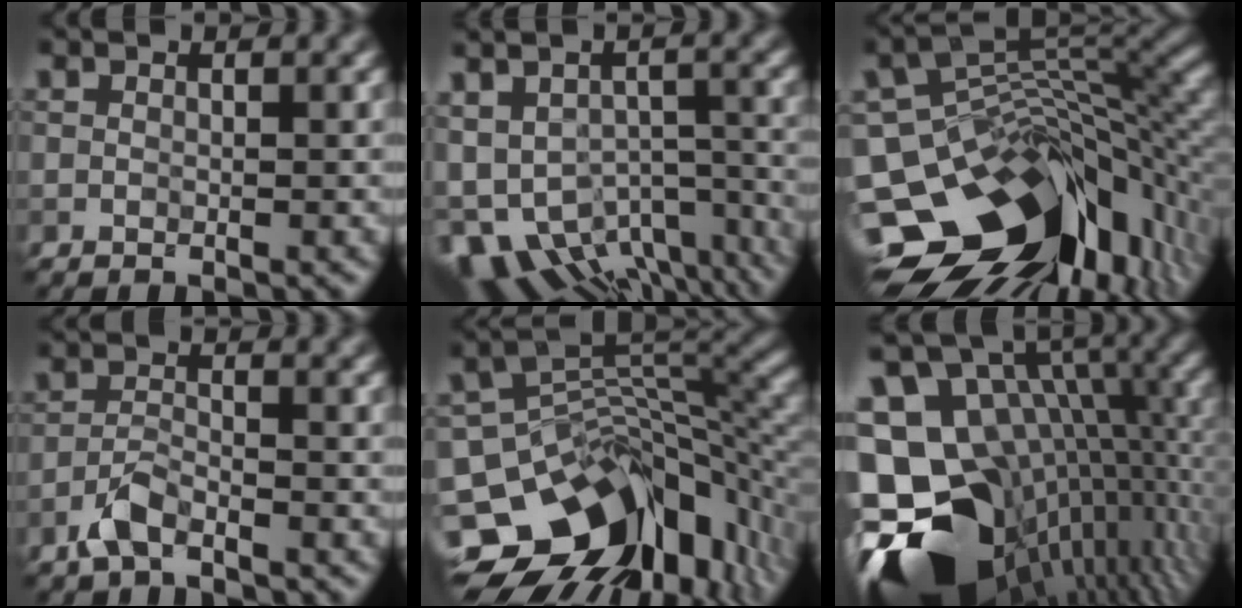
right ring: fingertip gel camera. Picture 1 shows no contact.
{"total": 10.7, "force": [-5.1, 6.2, 7.2], "torque": [-0.143, -0.030, -0.046]}
{"total": 15.0, "force": [-6.0, 8.6, 10.7], "torque": [-0.165, -0.008, -0.092]}
{"total": 2.7, "force": [-2.0, 0.9, 1.6], "torque": [-0.033, 0.004, -0.048]}
{"total": 13.9, "force": [-6.6, 8.4, 8.9], "torque": [-0.157, -0.008, -0.100]}
{"total": 17.7, "force": [-3.6, 12.7, 11.9], "torque": [-0.199, 0.000, -0.009]}